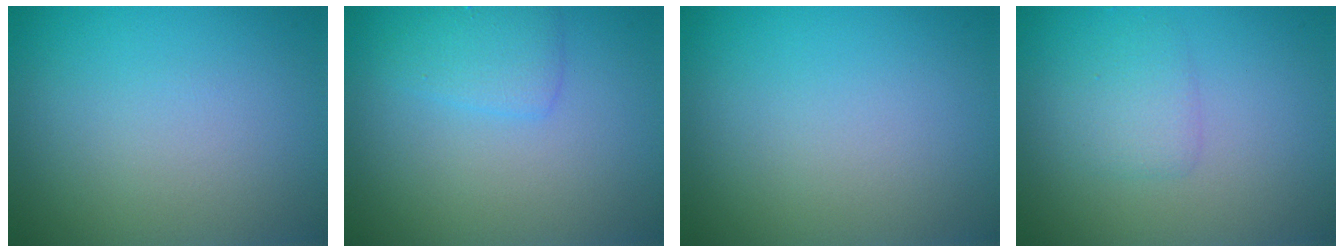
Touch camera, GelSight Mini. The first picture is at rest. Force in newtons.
{"total": 2.1, "press": 2.1, "slide": 0.1}
{"total": 0.0}
{"total": 1.7, "press": 1.7, "slide": 0.0}